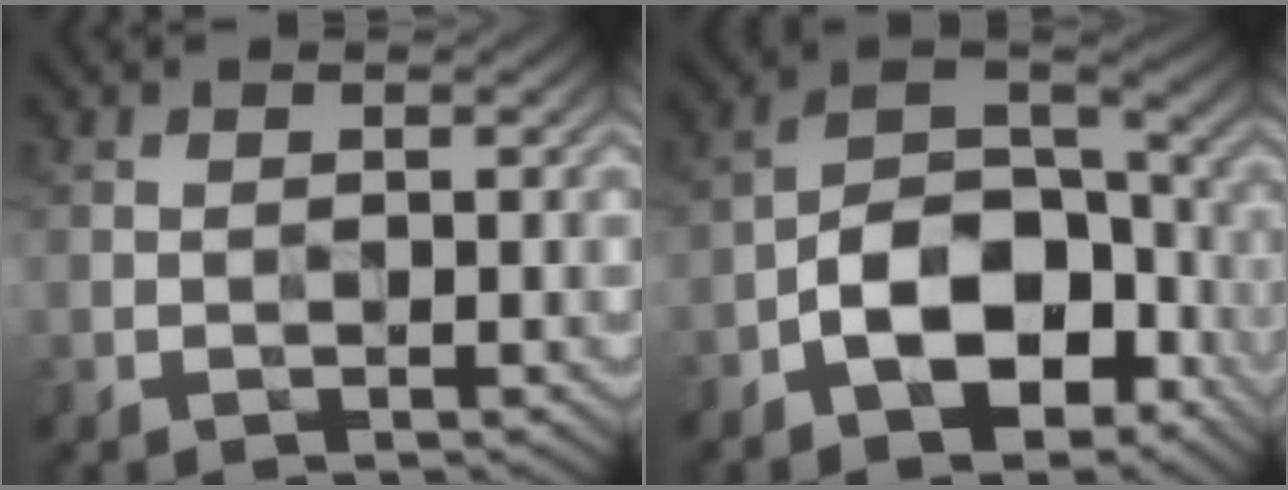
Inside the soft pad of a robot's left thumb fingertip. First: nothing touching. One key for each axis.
{"total": 10.9, "fx": -5.1, "fy": 5.8, "fz": 7.7, "tx": -0.140, "ty": -0.002, "tz": -0.102}